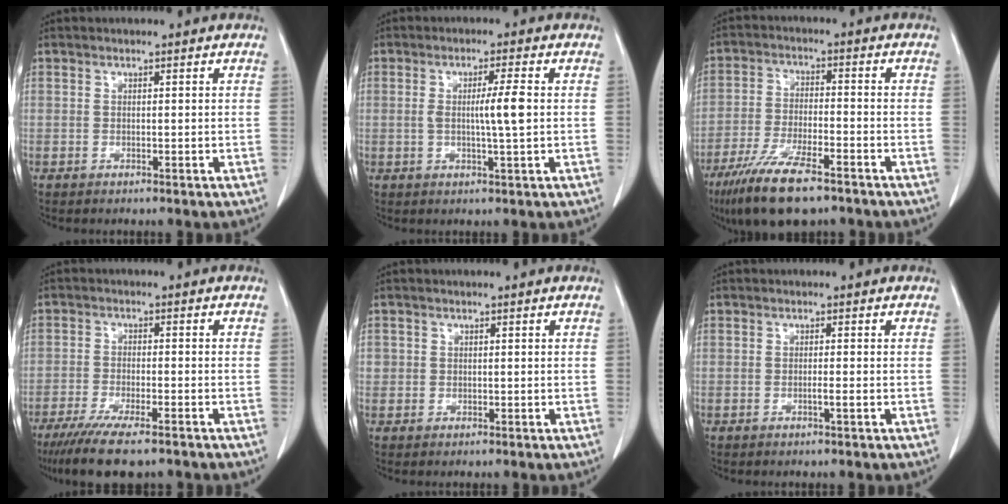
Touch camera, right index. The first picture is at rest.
{"total": 4.7, "force": [0.1, -0.3, 4.7], "torque": [-0.081, -0.004, 0.001]}
{"total": 12.3, "force": [-8.6, 2.7, 8.4], "torque": [-0.157, -0.025, -0.150]}
{"total": 10.6, "force": [-8.1, 1.6, 6.6], "torque": [-0.103, -0.022, -0.128]}
{"total": 0.9, "force": [0.0, 0.9, 0.0], "torque": [0.009, 0.004, 0.000]}
{"total": 1.0, "force": [-0.4, -0.2, 0.8], "torque": [-0.017, 0.000, -0.006]}